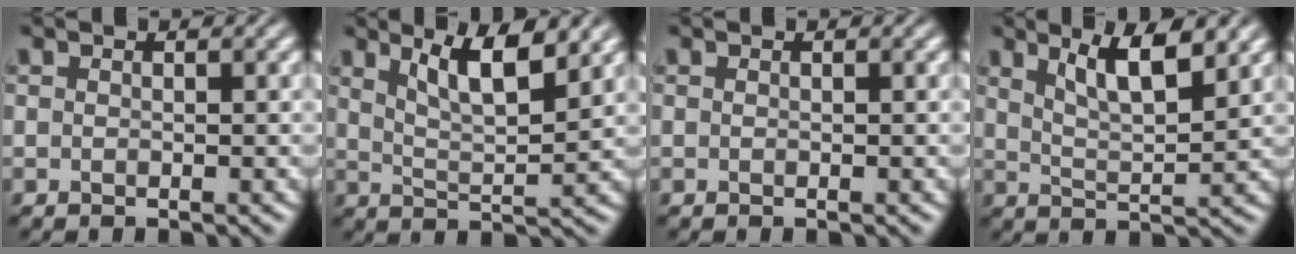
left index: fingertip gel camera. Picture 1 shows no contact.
{"total": 5.4, "force": [3.3, 1.3, 4.0], "torque": [-0.062, 0.002, 0.053]}
{"total": 0.0}
{"total": 5.2, "force": [3.2, 1.3, 3.9], "torque": [-0.058, 0.003, 0.051]}